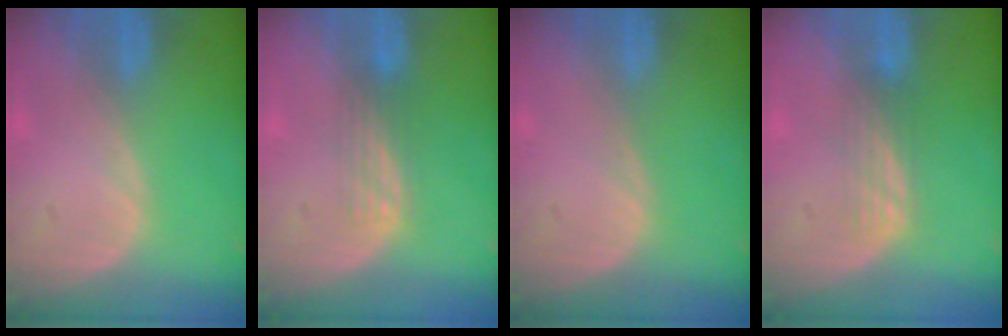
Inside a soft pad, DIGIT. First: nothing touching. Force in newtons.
{"total": 2.9, "press": 2.6, "slide": 1.3}
{"total": 0.0}
{"total": 2.9, "press": 2.5, "slide": 1.5}